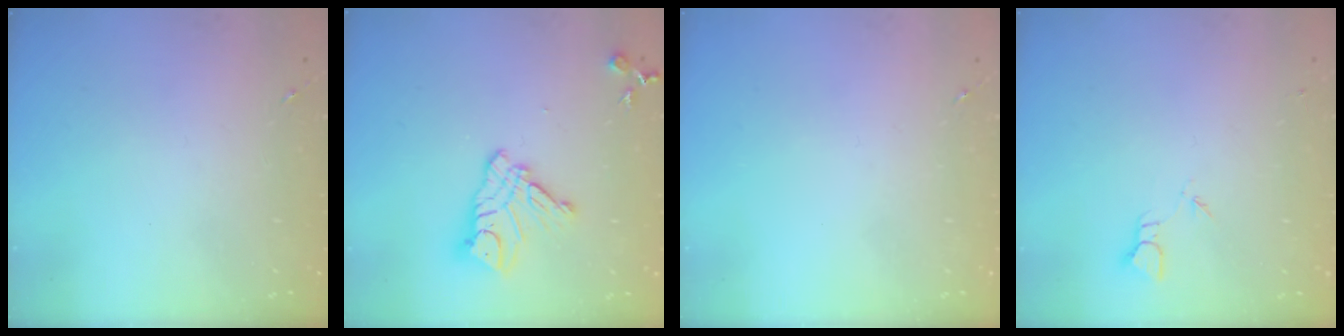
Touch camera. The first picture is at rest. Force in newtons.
{"total": 12.8, "press": 12.7, "slide": 1.0}
{"total": 0.0}
{"total": 2.4, "press": 2.4, "slide": 0.2}